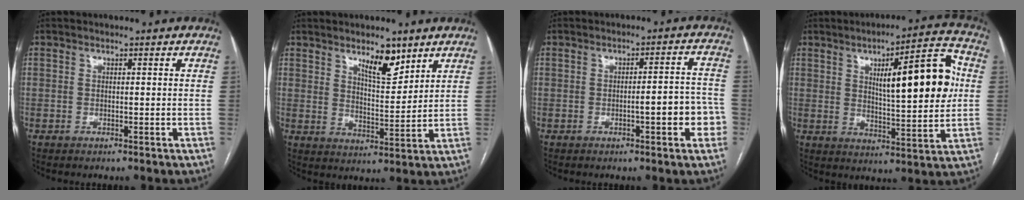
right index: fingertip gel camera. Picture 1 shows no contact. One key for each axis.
{"total": 6.6, "fx": 4.6, "fy": 2.1, "fz": 4.2, "tx": -0.072, "ty": -0.007, "tz": 0.078}
{"total": 6.1, "fx": -2.0, "fy": 1.3, "fz": 5.7, "tx": -0.066, "ty": 0.019, "tz": -0.024}
{"total": 15.8, "fx": 3.2, "fy": 3.1, "fz": 15.1, "tx": -0.212, "ty": 0.021, "tz": 0.048}